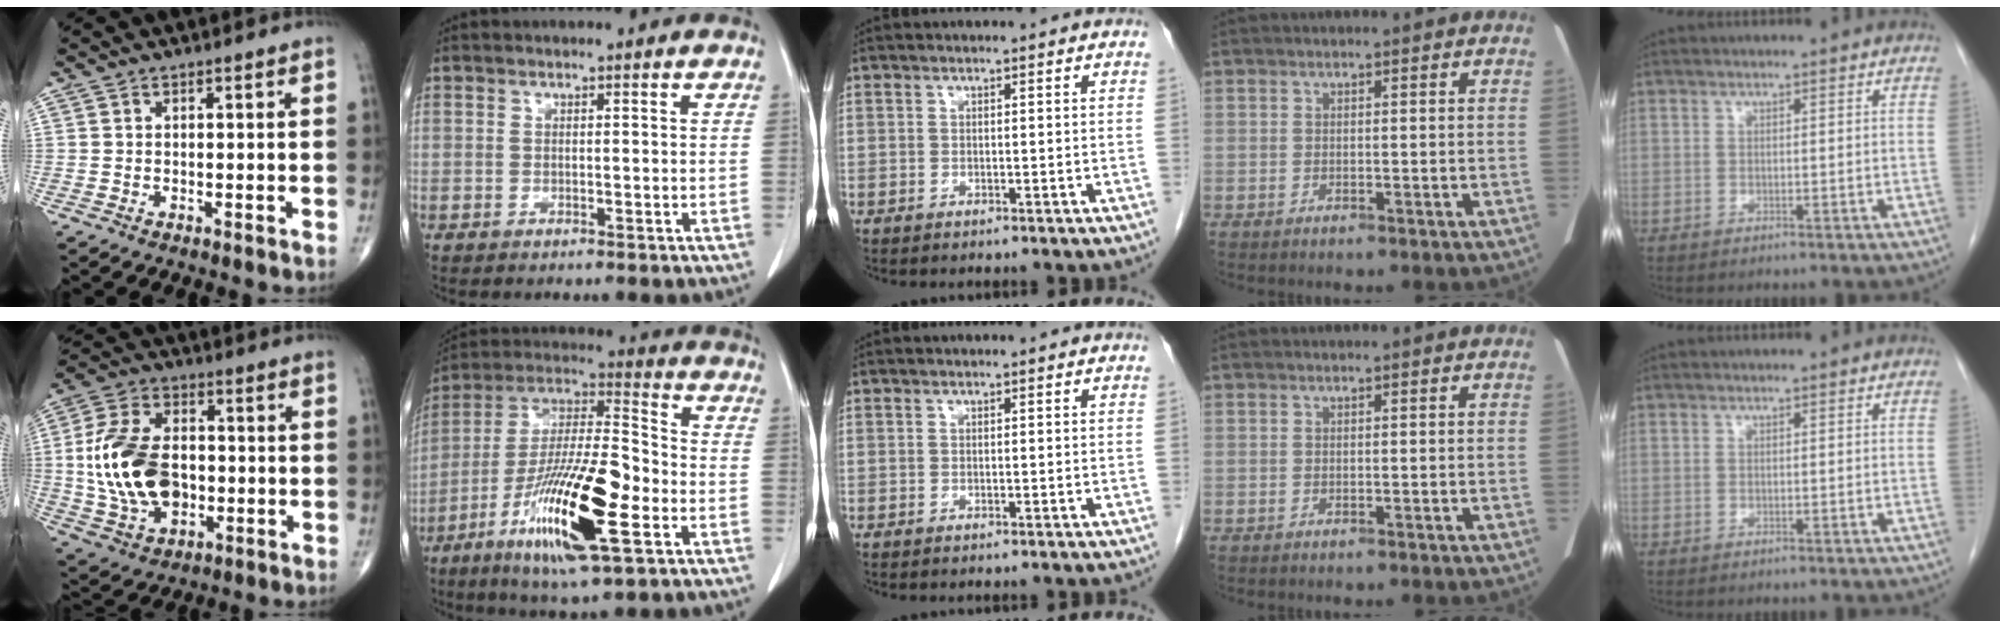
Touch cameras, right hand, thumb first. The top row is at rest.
{"thumb": {"total": 17.2, "force": [-1.1, 11.1, 13.1], "torque": [-0.238, 0.011, -0.012]}, "index": {"total": 20.8, "force": [-7.9, 3.7, 18.9], "torque": [-0.365, -0.022, -0.138]}}